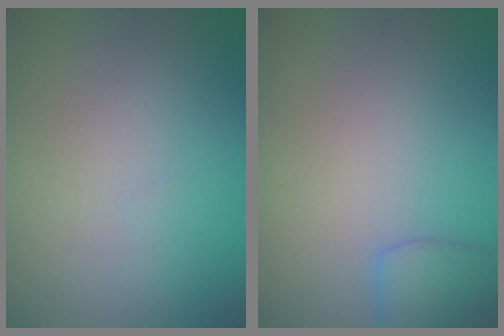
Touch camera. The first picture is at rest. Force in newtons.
{"total": 2.7, "press": 2.6, "slide": 0.2}